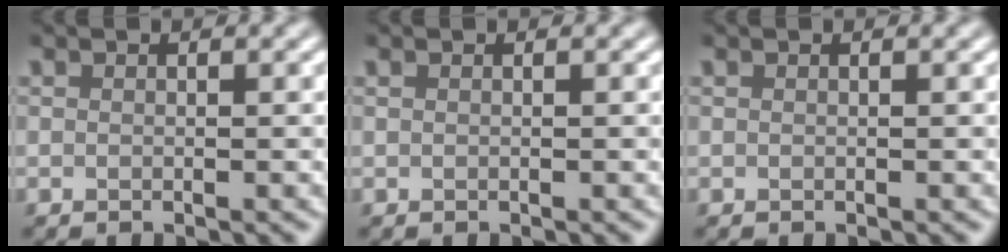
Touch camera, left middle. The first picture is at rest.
{"total": 0.0}
{"total": 0.0}